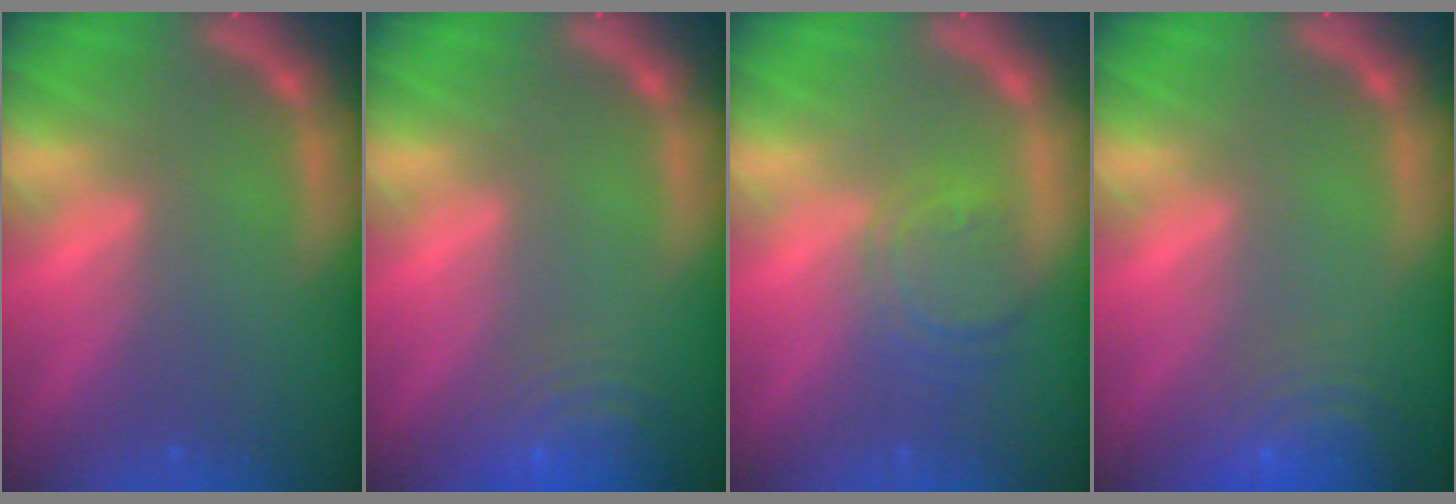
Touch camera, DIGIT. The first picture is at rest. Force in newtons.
{"total": 7.5}
{"total": 4.0}
{"total": 8.0}